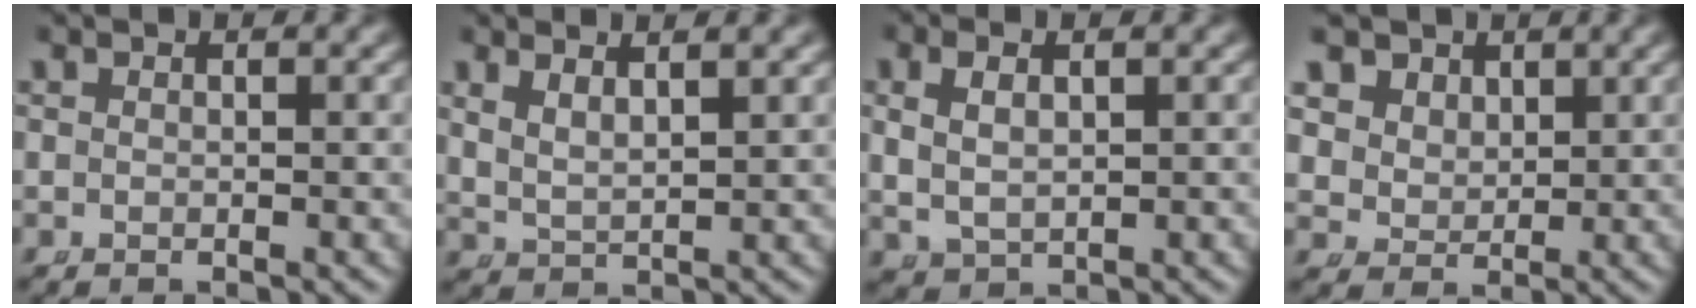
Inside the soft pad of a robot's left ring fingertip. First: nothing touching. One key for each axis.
{"total": 3.5, "fx": 2.2, "fy": 1.7, "fz": 2.0, "tx": -0.047, "ty": -0.004, "tz": 0.043}
{"total": 3.7, "fx": 0.8, "fy": 2.8, "fz": 2.3, "tx": -0.060, "ty": -0.004, "tz": 0.024}
{"total": 6.2, "fx": 2.7, "fy": 4.9, "fz": 2.6, "tx": -0.071, "ty": -0.016, "tz": 0.052}